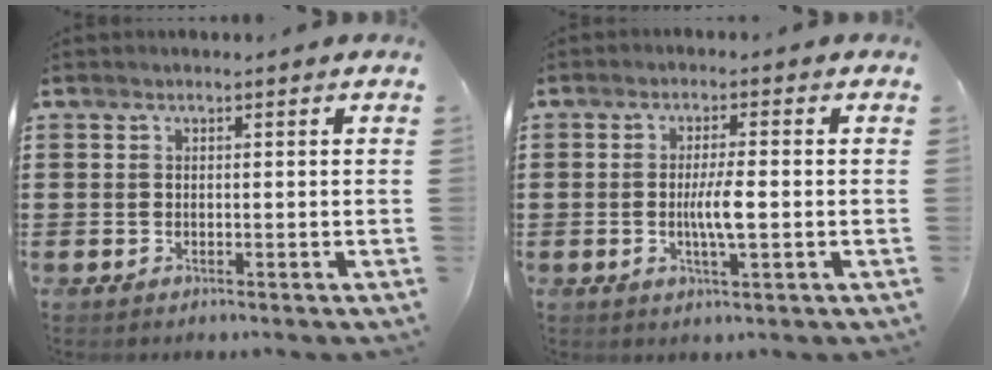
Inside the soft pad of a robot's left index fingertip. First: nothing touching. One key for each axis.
{"total": 4.5, "fx": -0.4, "fy": 0.6, "fz": 4.4, "tx": -0.084, "ty": -0.003, "tz": -0.012}